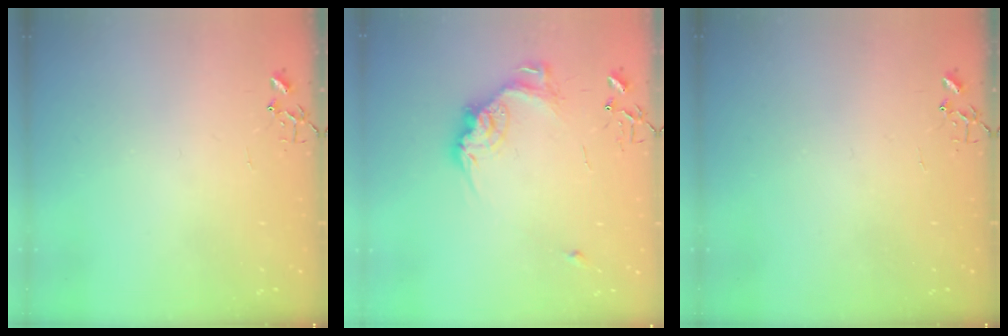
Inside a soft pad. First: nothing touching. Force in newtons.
{"total": 15.4, "press": 15.4, "slide": 1.0}
{"total": 0.0}